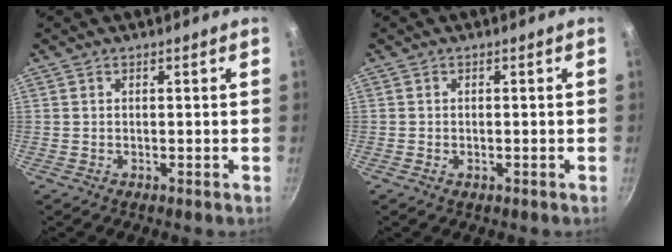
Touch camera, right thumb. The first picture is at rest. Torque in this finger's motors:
{"motor_torque": [-0.29, 0.01, -0.39, 0.06, 0.03]}